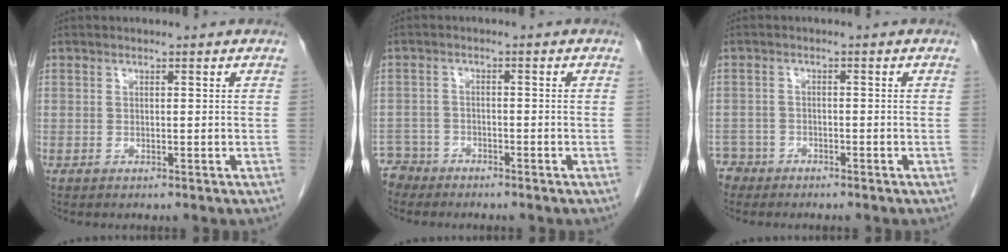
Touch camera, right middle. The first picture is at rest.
{"total": 4.0, "force": [-3.5, 1.6, -1.0], "torque": [0.018, -0.002, -0.072]}
{"total": 3.2, "force": [-2.7, 1.6, -0.7], "torque": [0.011, 0.003, -0.054]}